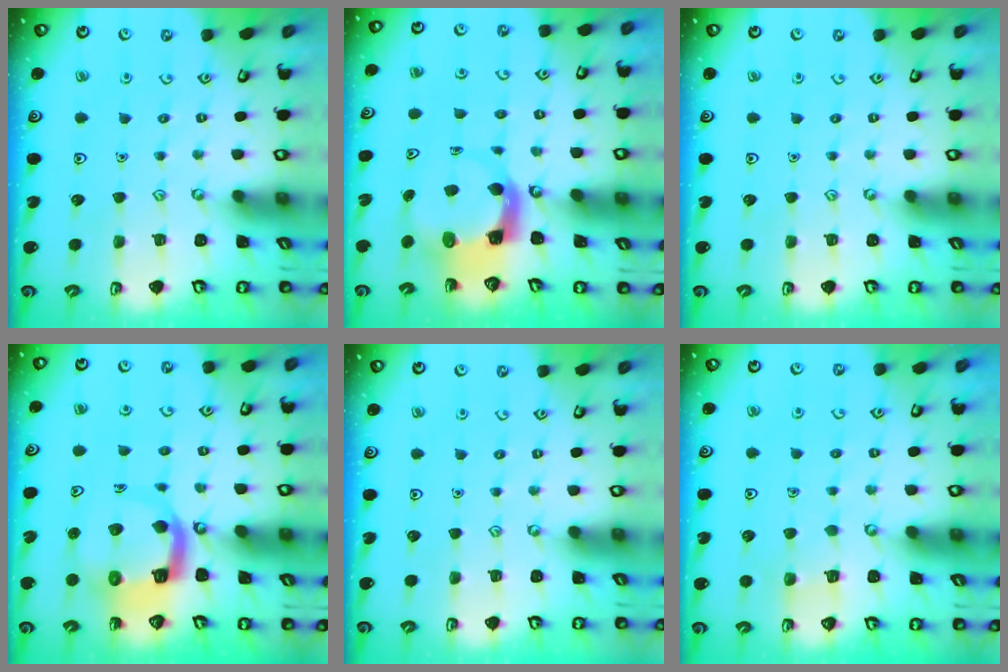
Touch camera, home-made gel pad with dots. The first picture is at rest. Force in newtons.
{"total": 3.9, "press": 3.9, "slide": 0.6}
{"total": 0.0}
{"total": 9.4, "press": 9.3, "slide": 1.3}
{"total": 0.0}
{"total": 2.6, "press": 2.6, "slide": 0.2}